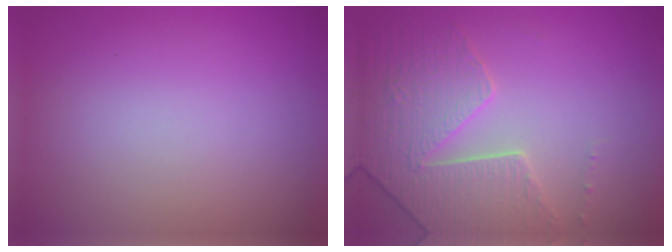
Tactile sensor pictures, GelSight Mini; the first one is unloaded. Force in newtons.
{"total": 4.3, "press": 4.2, "slide": 0.9}